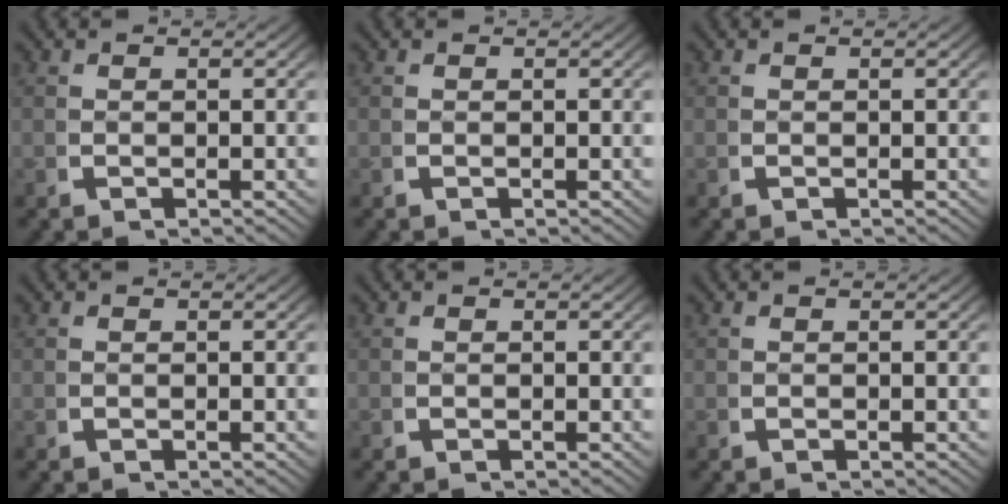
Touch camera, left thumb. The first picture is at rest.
{"total": 0.0}
{"total": 0.0}
{"total": 0.0}
{"total": 0.0}
{"total": 0.0}